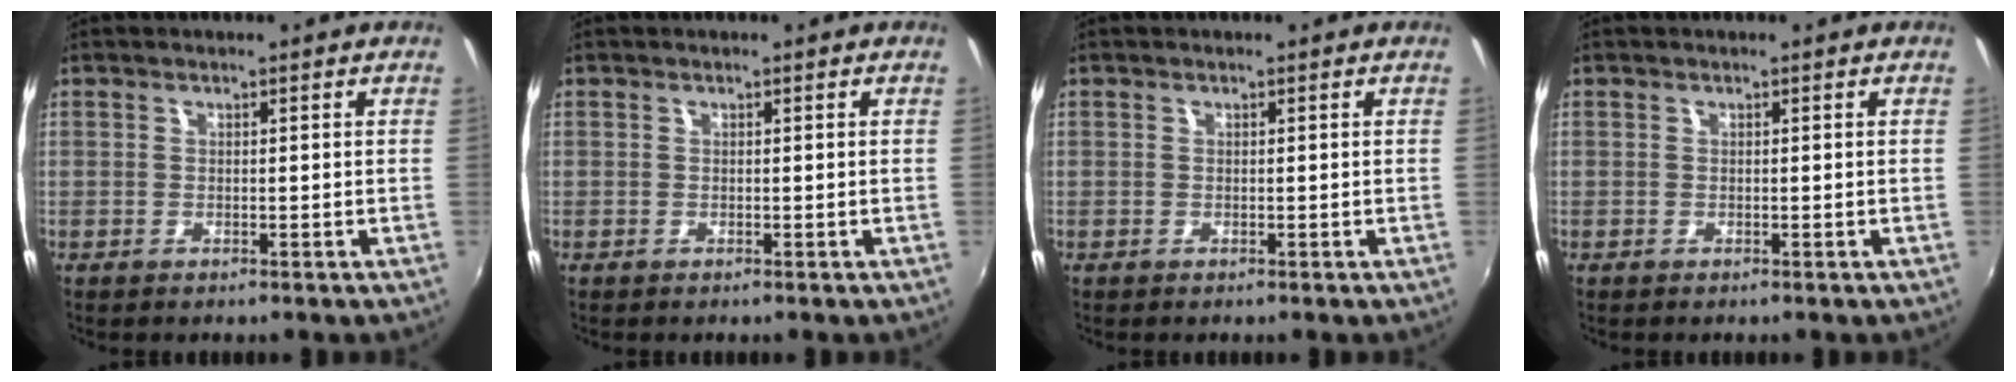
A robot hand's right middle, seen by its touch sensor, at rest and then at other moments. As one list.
[{"total": 0.0}, {"total": 0.0}, {"total": 0.0}]